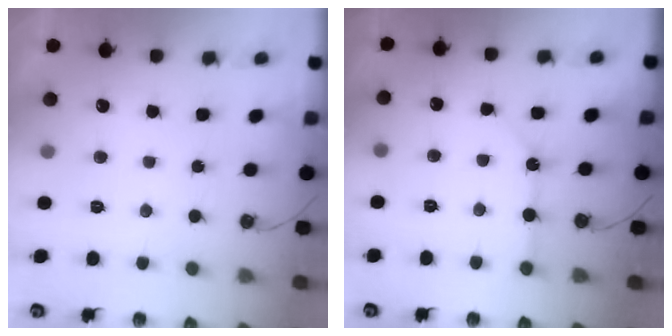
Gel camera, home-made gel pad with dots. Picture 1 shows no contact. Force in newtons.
{"total": 7.8, "press": 7.7, "slide": 0.8}